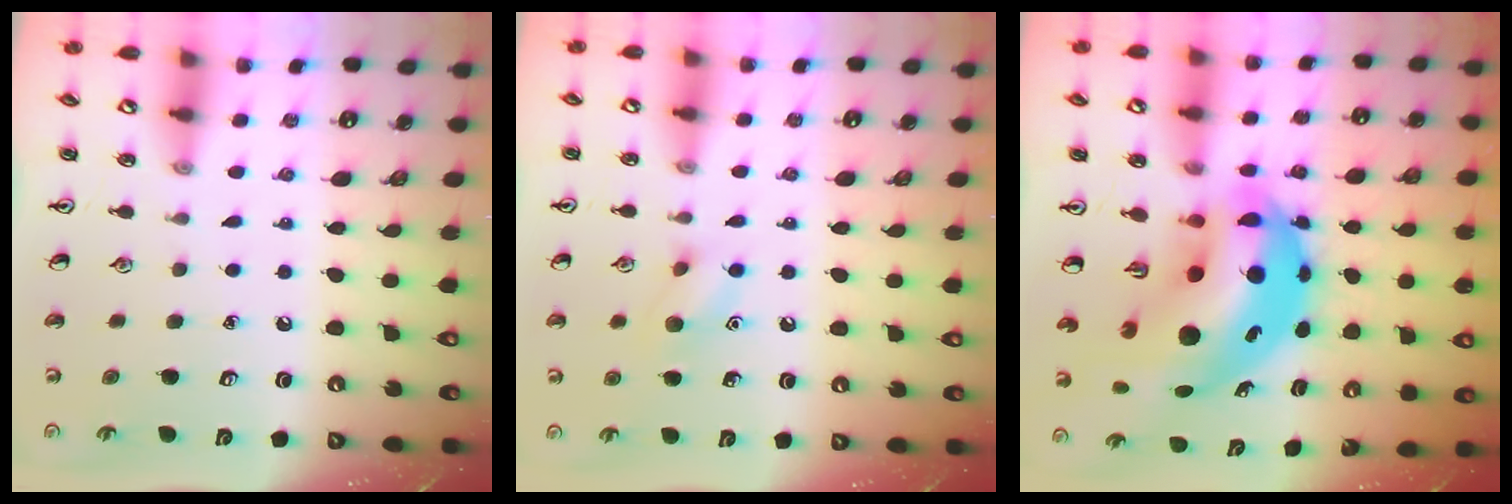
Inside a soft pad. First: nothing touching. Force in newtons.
{"total": 7.8, "press": 7.7, "slide": 1.2}
{"total": 16.0, "press": 15.4, "slide": 4.3}